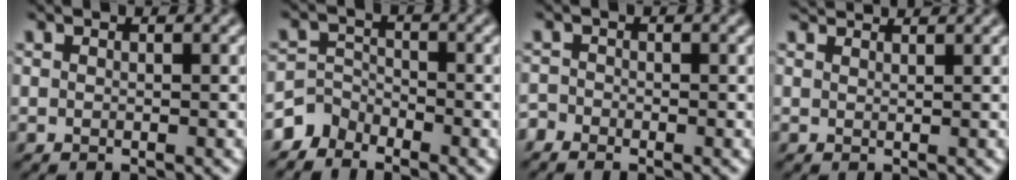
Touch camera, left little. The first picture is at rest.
{"total": 2.7, "force": [-2.4, 1.3, 0.0], "torque": [0.003, 0.010, -0.057]}
{"total": 1.3, "force": [-1.1, 0.7, 0.2], "torque": [-0.006, 0.005, -0.023]}
{"total": 2.0, "force": [2.0, 0.2, 0.4], "torque": [-0.013, 0.012, 0.033]}